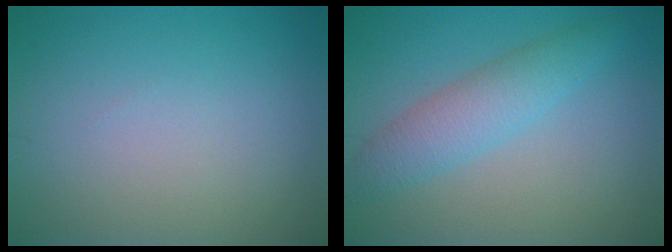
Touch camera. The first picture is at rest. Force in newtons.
{"total": 3.7, "press": 3.7, "slide": 0.2}